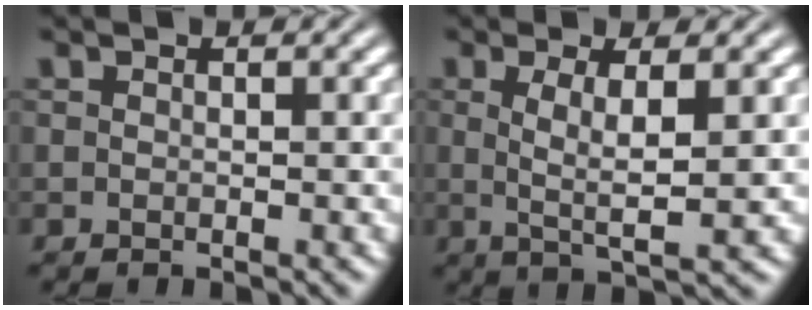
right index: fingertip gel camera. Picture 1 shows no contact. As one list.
[{"total": 3.9, "force": [0.4, -0.1, 3.8], "torque": [-0.066, -0.015, 0.016]}]